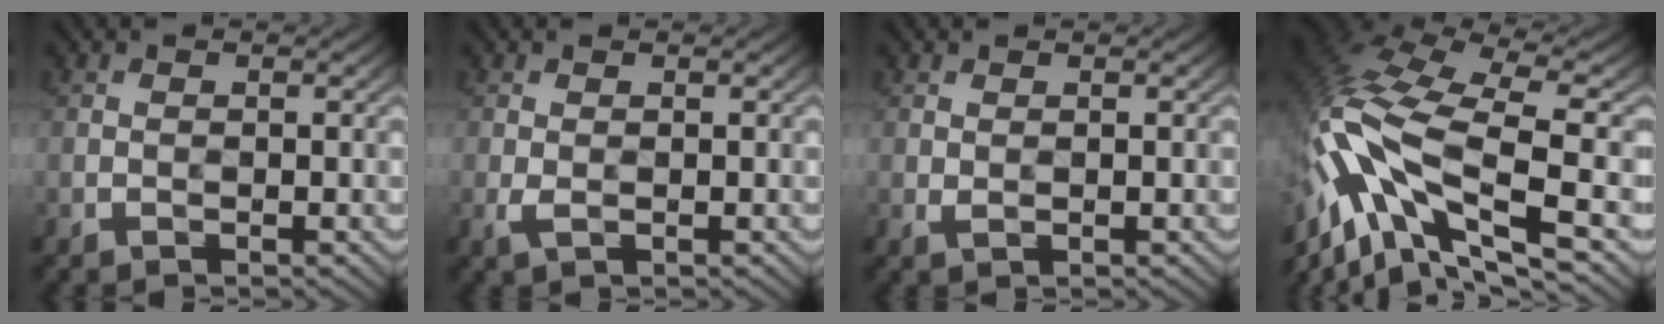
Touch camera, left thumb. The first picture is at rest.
{"total": 1.1, "force": [-0.1, 0.5, 1.0], "torque": [-0.027, 0.001, 0.000]}
{"total": 0.7, "force": [0.4, 0.3, 0.5], "torque": [-0.014, 0.001, 0.010]}
{"total": 16.2, "force": [-4.3, 6.8, 14.0], "torque": [-0.331, 0.006, -0.080]}